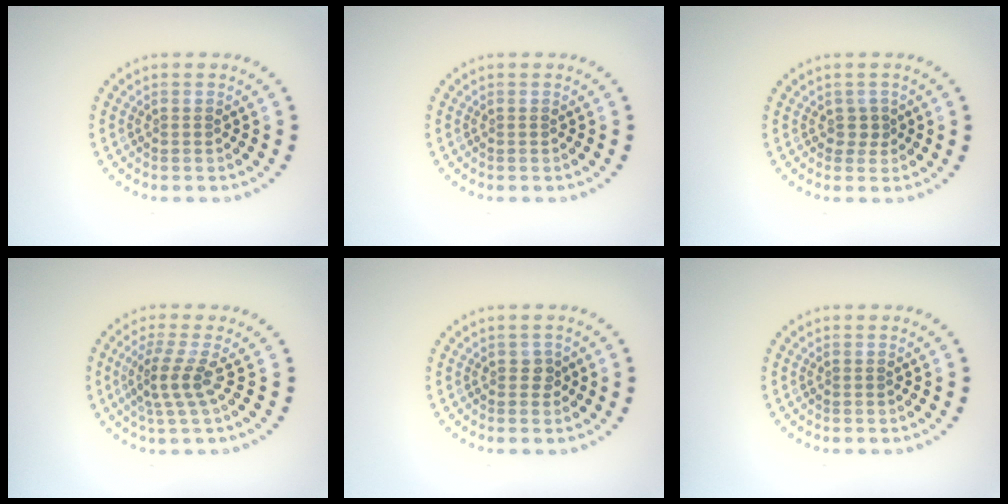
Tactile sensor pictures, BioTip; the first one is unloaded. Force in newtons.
{"total": 0.0}
{"total": 1.0, "press": 0.8, "slide": 0.6}
{"total": 2.8, "press": 2.0, "slide": 1.9}
{"total": 1.0, "press": 0.9, "slide": 0.4}
{"total": 0.0}